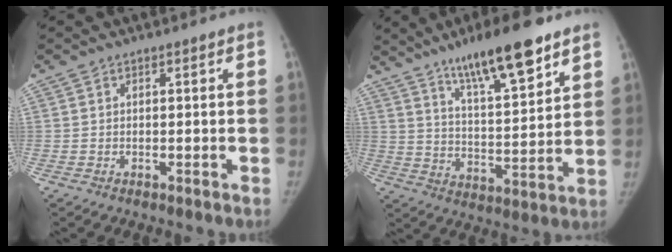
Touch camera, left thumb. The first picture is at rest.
{"total": 16.5, "force": [11.1, 3.8, 11.6], "torque": [-0.166, -0.058, 0.188]}